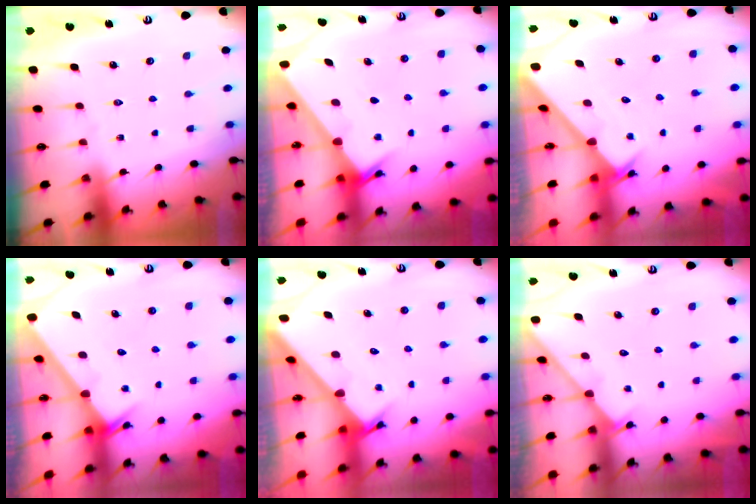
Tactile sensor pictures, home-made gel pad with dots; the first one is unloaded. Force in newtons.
{"total": 2.4, "press": 2.3, "slide": 0.2}
{"total": 2.6, "press": 2.6, "slide": 0.2}
{"total": 2.6, "press": 2.6, "slide": 0.0}
{"total": 2.6, "press": 2.6, "slide": 0.3}
{"total": 2.6, "press": 2.5, "slide": 0.4}